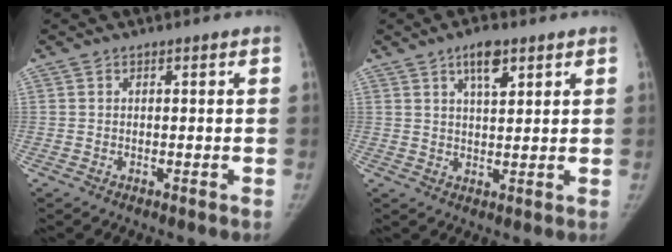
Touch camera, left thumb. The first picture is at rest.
{"total": 5.5, "force": [3.1, 2.1, 4.0], "torque": [-0.056, -0.014, 0.051]}